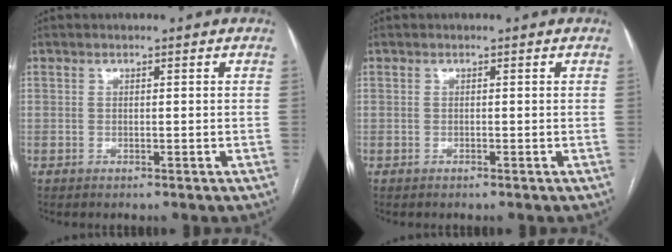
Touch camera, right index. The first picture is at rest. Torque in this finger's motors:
{"motor_torque": [-0.14, -0.14, -0.02, 0.00]}